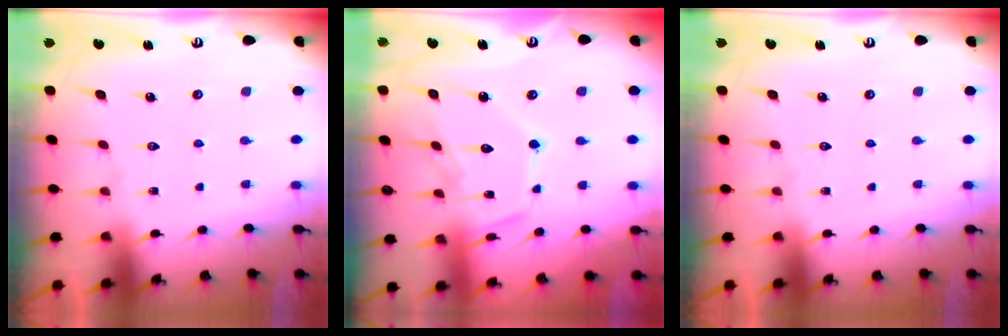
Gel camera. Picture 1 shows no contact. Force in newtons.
{"total": 12.9, "press": 12.8, "slide": 1.2}
{"total": 0.0}